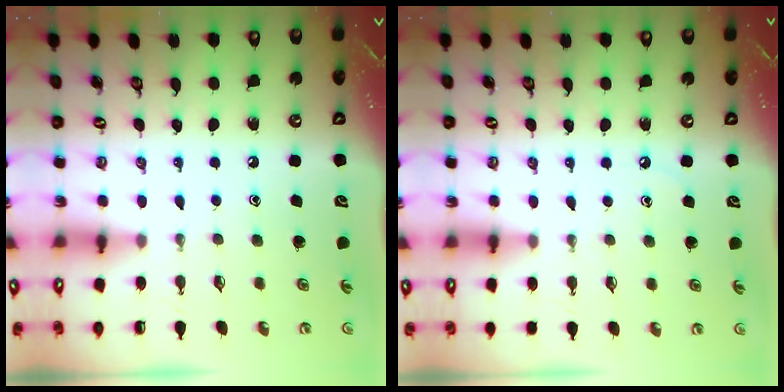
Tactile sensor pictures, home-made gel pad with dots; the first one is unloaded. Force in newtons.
{"total": 2.5, "press": 2.5, "slide": 0.4}